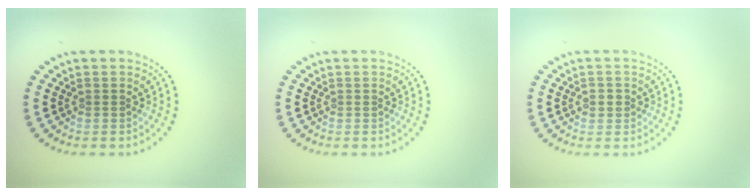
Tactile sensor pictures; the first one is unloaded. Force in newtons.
{"total": 0.0}
{"total": 1.0, "press": 1.0, "slide": 0.3}